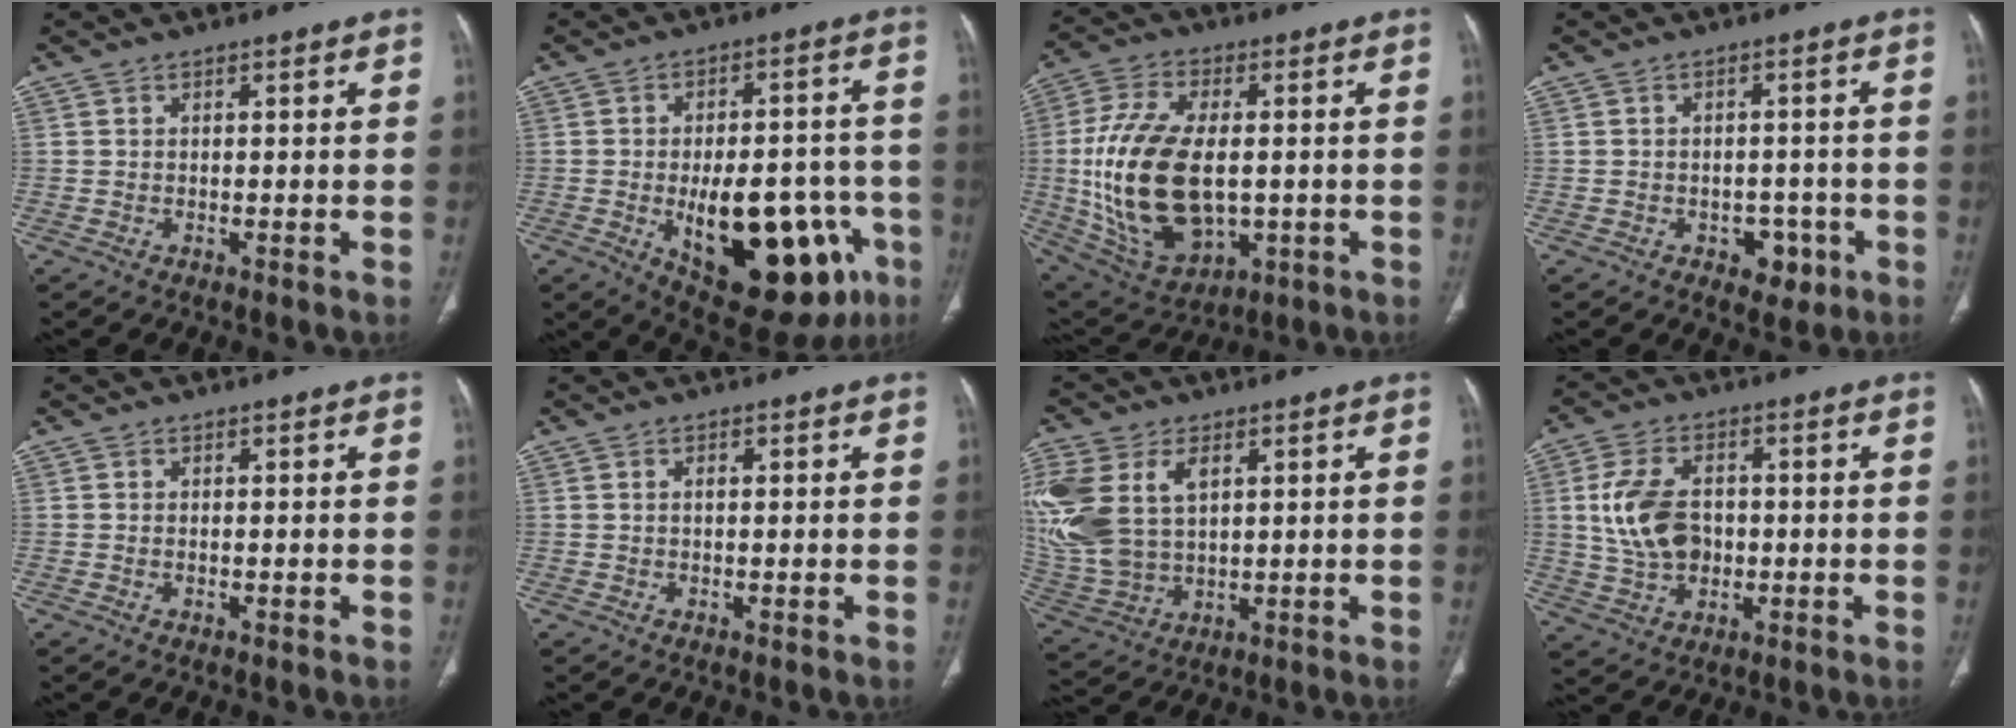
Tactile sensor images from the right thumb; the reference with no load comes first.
{"total": 24.5, "force": [-7.5, 11.7, 20.2], "torque": [-0.232, 0.022, -0.077]}
{"total": 22.1, "force": [-1.0, 12.5, 18.2], "torque": [-0.361, -0.007, 0.004]}
{"total": 4.8, "force": [-2.1, 3.5, 2.6], "torque": [-0.009, 0.015, -0.022]}
{"total": 0.0}
{"total": 1.1, "force": [0.3, 0.5, 0.9], "torque": [-0.021, 0.005, 0.004]}
{"total": 20.1, "force": [5.5, 13.1, 14.2], "torque": [-0.349, -0.001, 0.119]}
{"total": 11.1, "force": [0.4, 7.6, 8.1], "torque": [-0.148, 0.008, 0.013]}